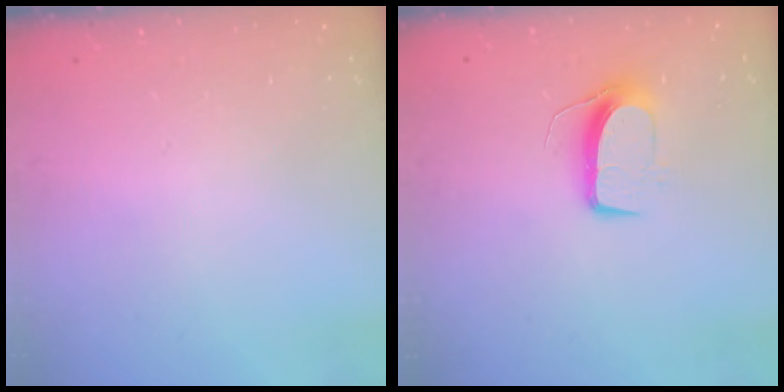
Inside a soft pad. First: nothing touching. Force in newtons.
{"total": 8.6, "press": 8.5, "slide": 0.4}